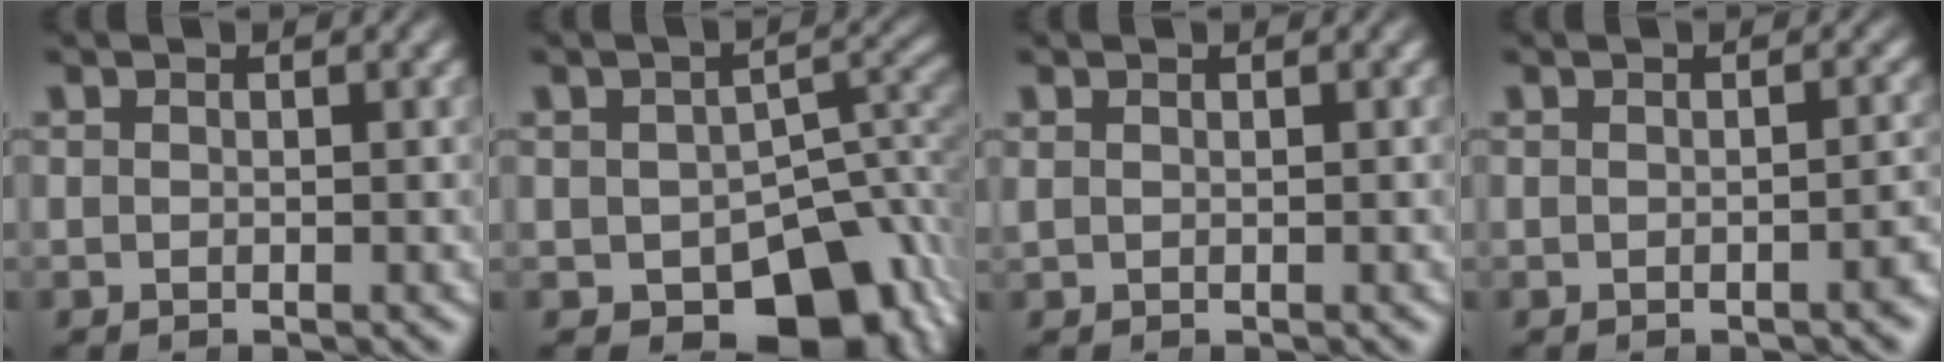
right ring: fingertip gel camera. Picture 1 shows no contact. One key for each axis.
{"total": 12.0, "fx": -5.1, "fy": 7.5, "fz": 7.8, "tx": -0.094, "ty": -0.043, "tz": -0.049}
{"total": 0.6, "fx": 0.4, "fy": -0.2, "fz": 0.3, "tx": 0.000, "ty": 0.008, "tz": 0.009}
{"total": 1.1, "fx": -0.8, "fy": -0.2, "fz": 0.7, "tx": -0.009, "ty": 0.008, "tz": -0.012}